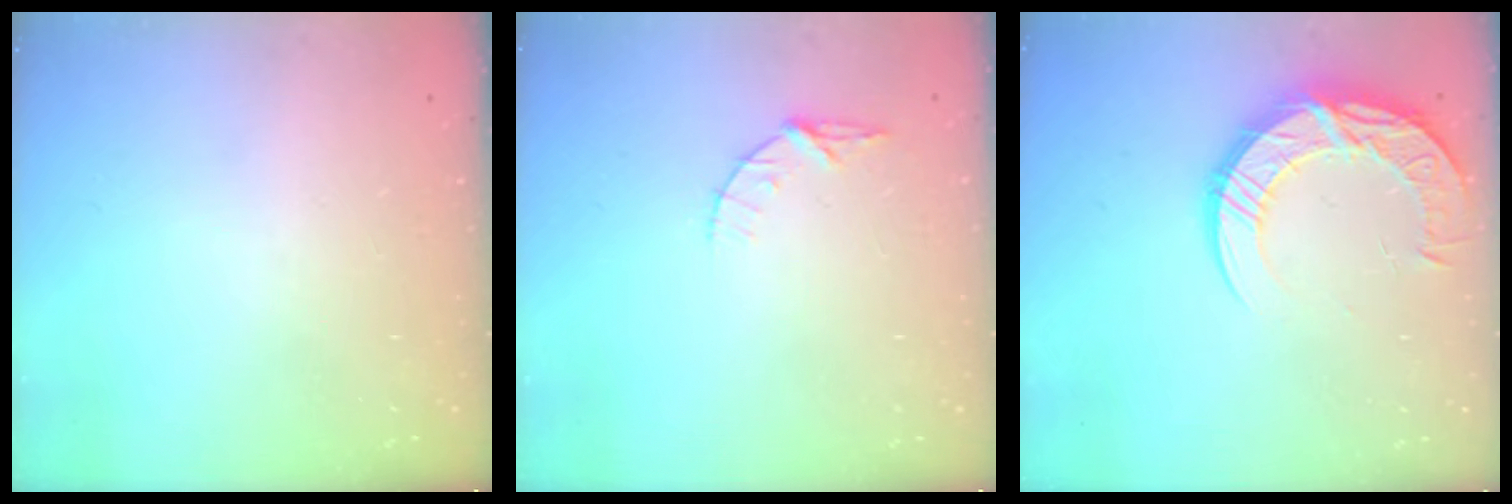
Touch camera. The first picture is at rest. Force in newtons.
{"total": 4.7, "press": 4.7, "slide": 0.5}
{"total": 18.4, "press": 18.4, "slide": 1.0}